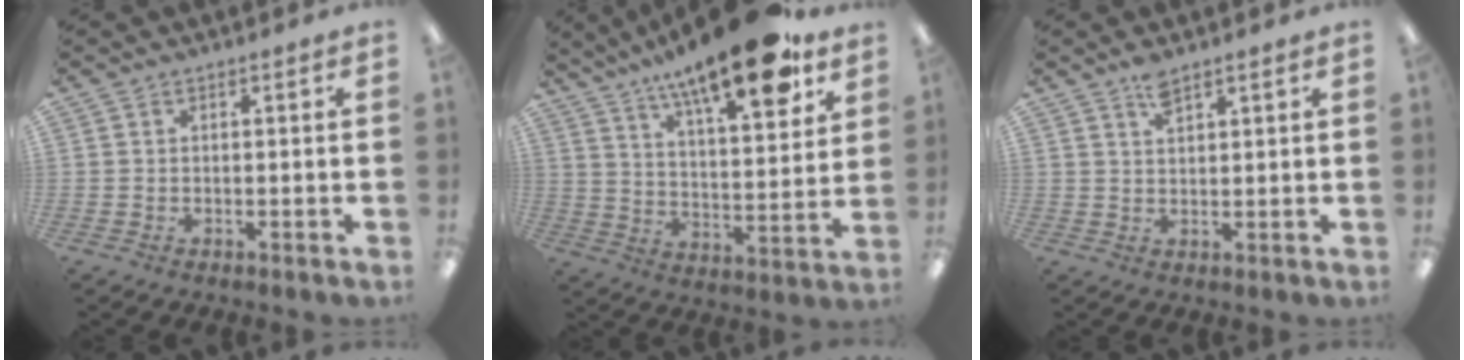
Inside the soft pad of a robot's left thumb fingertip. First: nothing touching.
{"total": 19.5, "force": [14.1, 5.8, 12.2], "torque": [-0.186, -0.085, 0.229]}
{"total": 3.6, "force": [2.7, 1.2, 2.1], "torque": [-0.038, -0.001, 0.046]}